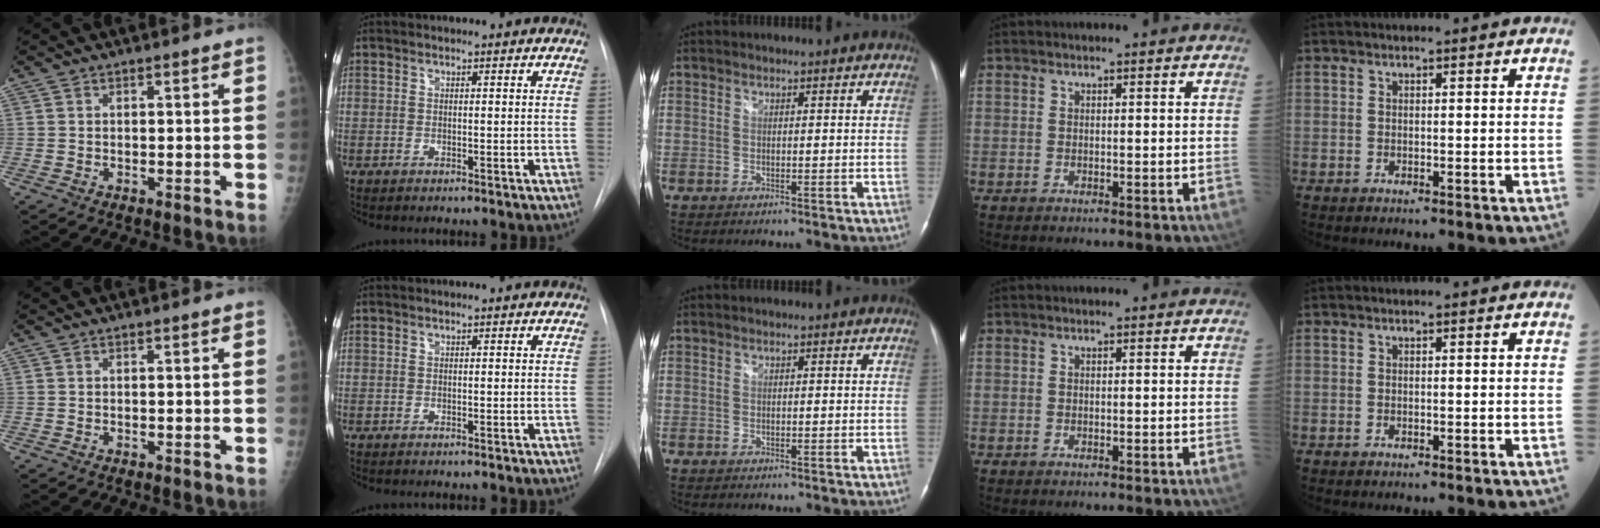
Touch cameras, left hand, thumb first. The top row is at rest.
{}